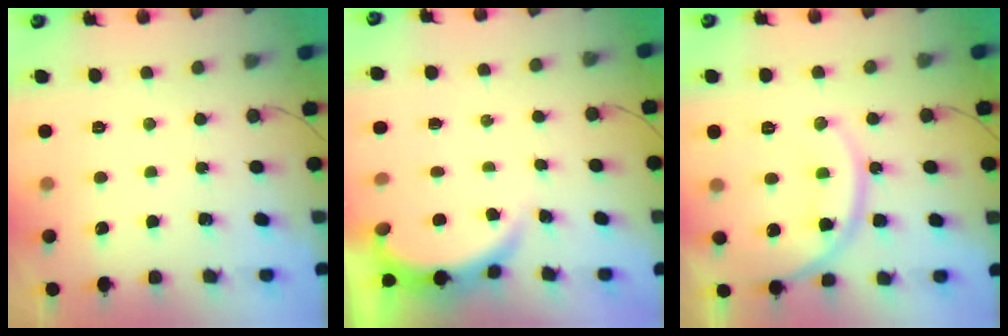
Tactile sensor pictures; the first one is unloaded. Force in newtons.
{"total": 2.8, "press": 2.7, "slide": 0.6}
{"total": 16.8, "press": 16.7, "slide": 2.1}